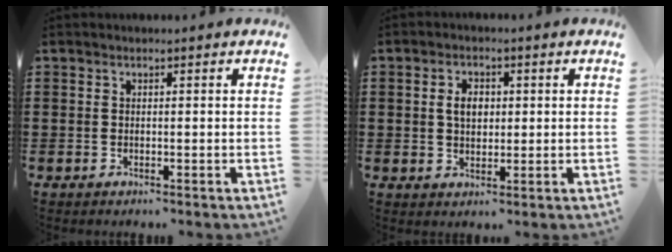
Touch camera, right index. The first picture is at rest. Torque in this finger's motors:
{"motor_torque": [0.77, 0.71, 0.39, 0.09]}